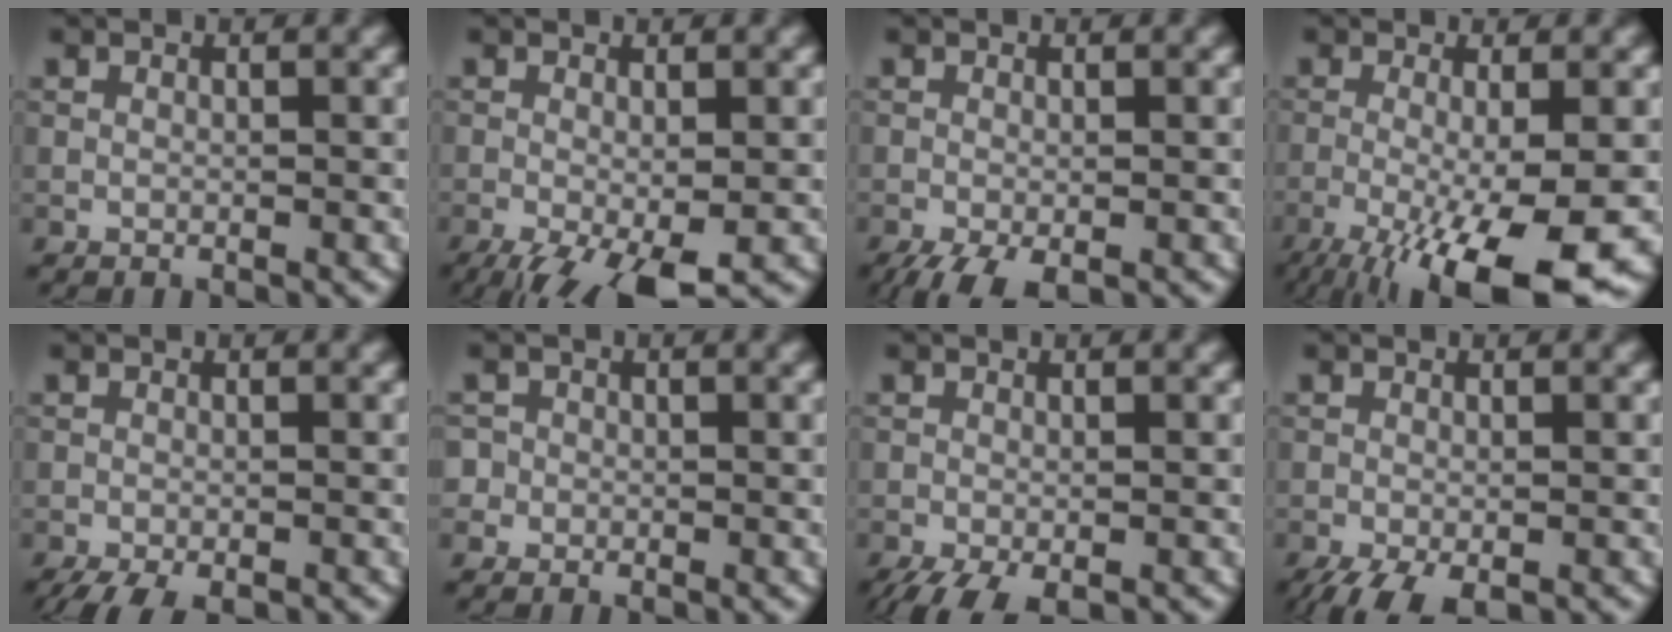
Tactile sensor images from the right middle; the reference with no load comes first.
{"total": 6.1, "force": [-3.3, 1.8, 4.9], "torque": [-0.086, -0.014, -0.054]}
{"total": 3.5, "force": [-2.3, 1.1, 2.5], "torque": [-0.046, -0.011, -0.039]}
{"total": 11.6, "force": [-5.2, 2.8, 10.0], "torque": [-0.165, -0.025, -0.084]}
{"total": 4.2, "force": [-3.3, 1.0, 2.4], "torque": [-0.036, -0.008, -0.054]}
{"total": 1.7, "force": [0.0, 1.7, 0.3], "torque": [0.008, 0.008, -0.014]}
{"total": 3.6, "force": [-2.4, 1.1, 2.4], "torque": [-0.042, -0.012, -0.041]}
{"total": 3.8, "force": [-2.6, 1.2, 2.5], "torque": [-0.045, -0.012, -0.043]}